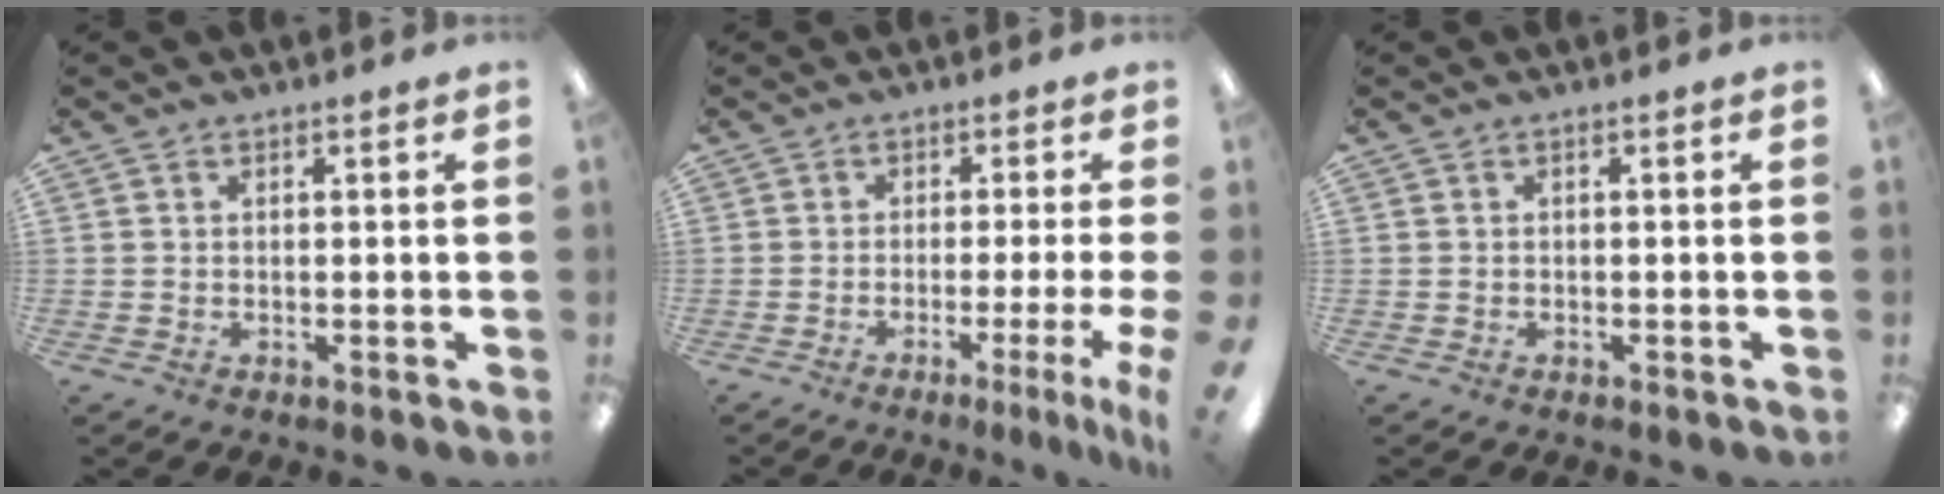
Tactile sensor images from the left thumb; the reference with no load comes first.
{"total": 4.6, "force": [-2.0, -0.6, 4.1], "torque": [-0.063, -0.014, -0.030]}
{"total": 0.0}